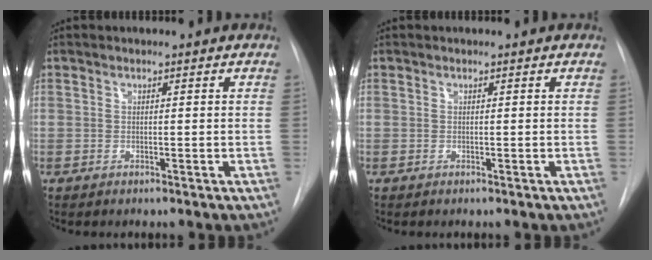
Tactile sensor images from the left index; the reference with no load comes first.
{"total": 0.0}